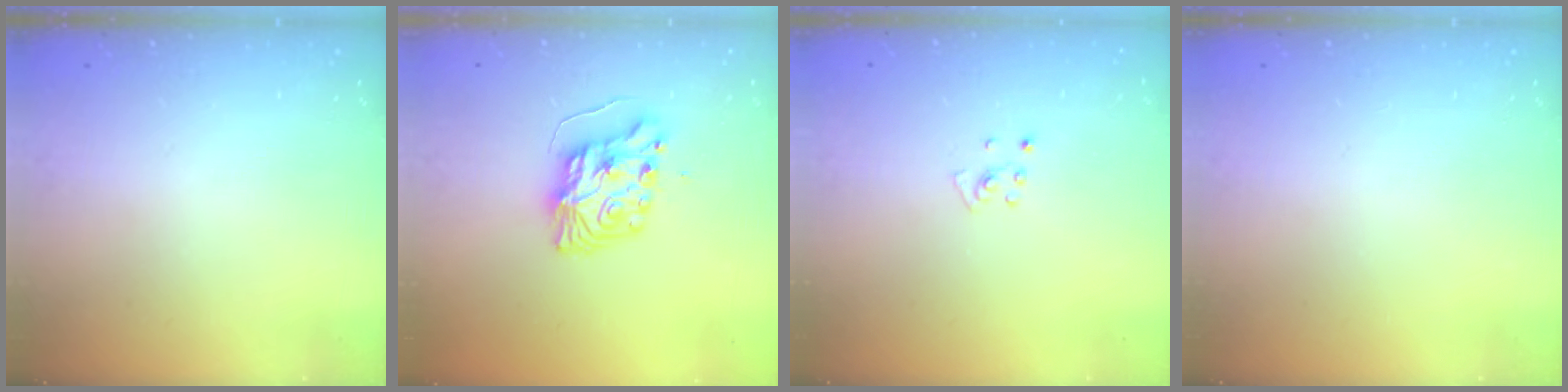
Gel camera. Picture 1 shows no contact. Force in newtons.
{"total": 8.5, "press": 8.5, "slide": 0.6}
{"total": 3.9, "press": 3.9, "slide": 0.4}
{"total": 0.0}